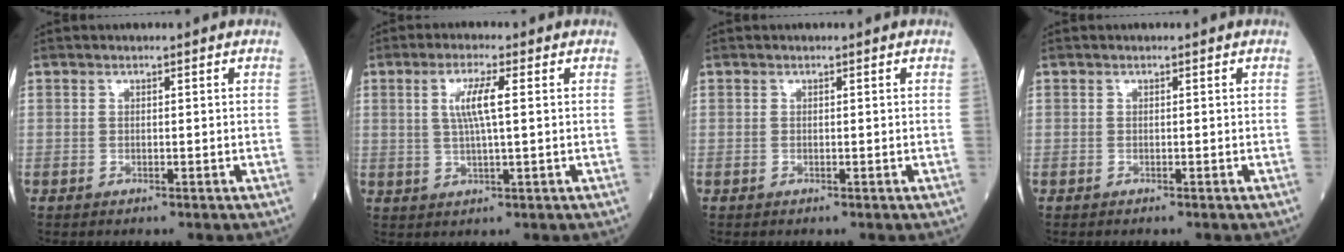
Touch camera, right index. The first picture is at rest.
{"total": 5.0, "force": [1.2, 0.2, 4.9], "torque": [-0.098, 0.003, 0.027]}
{"total": 0.0}
{"total": 0.0}